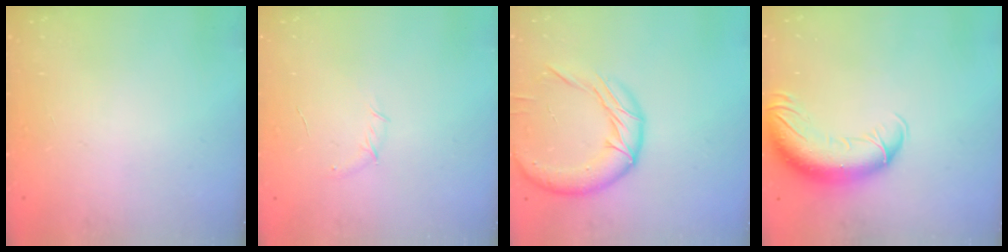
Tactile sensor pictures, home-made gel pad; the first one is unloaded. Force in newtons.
{"total": 6.1, "press": 5.8, "slide": 1.7}
{"total": 15.8, "press": 15.8, "slide": 1.2}
{"total": 14.5, "press": 14.2, "slide": 3.1}